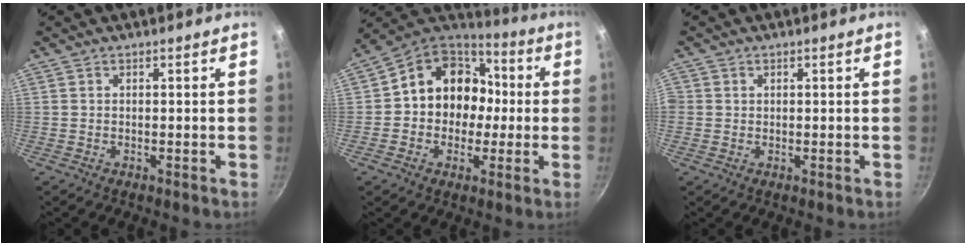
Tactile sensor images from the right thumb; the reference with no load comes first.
{"total": 15.8, "force": [0.1, 13.6, 8.0], "torque": [-0.086, 0.048, -0.009]}
{"total": 1.2, "force": [0.2, 1.2, 0.3], "torque": [0.003, 0.002, 0.000]}